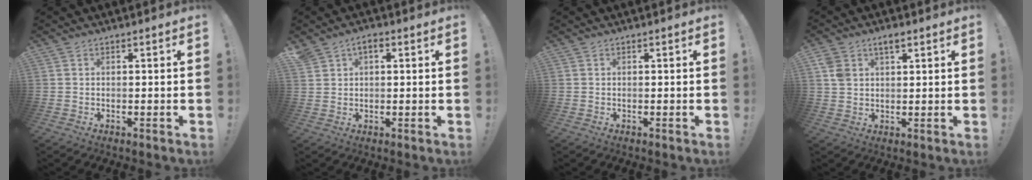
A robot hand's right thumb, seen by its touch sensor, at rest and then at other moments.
{"total": 3.6, "force": [1.6, 2.2, 2.2], "torque": [-0.039, 0.000, 0.030]}
{"total": 0.0}
{"total": 4.5, "force": [2.4, 2.6, 2.8], "torque": [-0.044, -0.006, 0.042]}